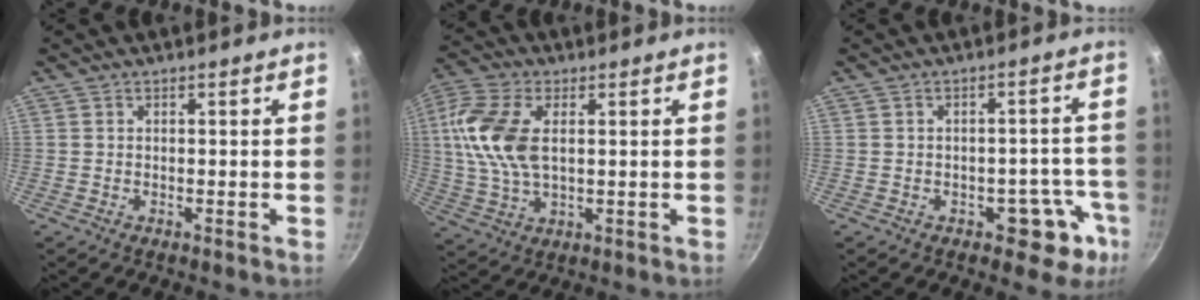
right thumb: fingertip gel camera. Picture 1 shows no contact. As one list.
[{"total": 13.4, "force": [2.3, 7.6, 10.8], "torque": [-0.216, 0.004, 0.039]}, {"total": 8.0, "force": [-3.7, 5.1, 5.0], "torque": [0.003, 0.042, -0.032]}]